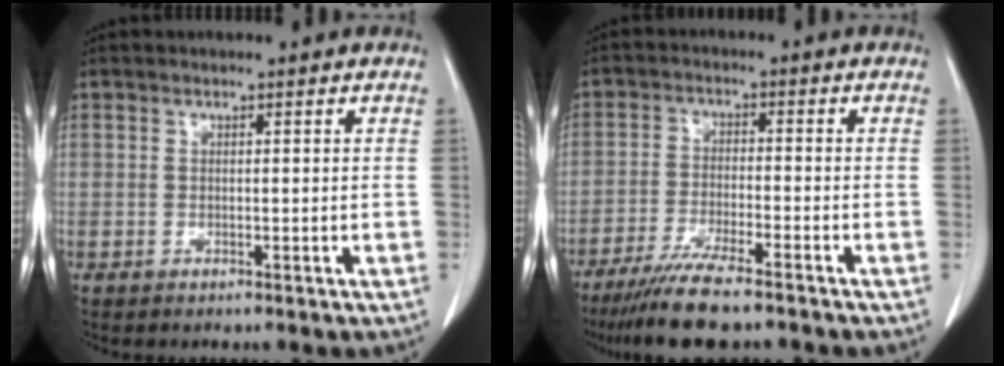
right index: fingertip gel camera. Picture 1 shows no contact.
{"total": 8.9, "force": [-7.1, 0.3, 5.4], "torque": [-0.092, -0.024, -0.122]}